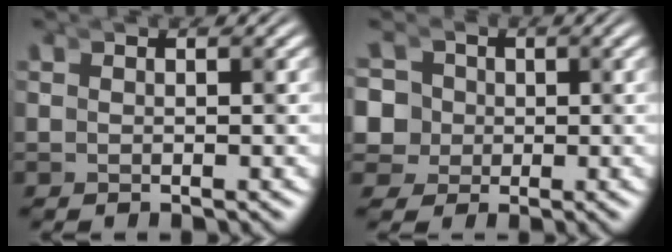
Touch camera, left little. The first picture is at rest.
{"total": 5.2, "force": [-2.4, 4.6, 0.1], "torque": [-0.075, -0.056, -0.030]}